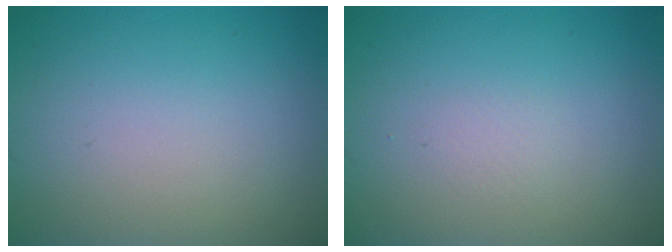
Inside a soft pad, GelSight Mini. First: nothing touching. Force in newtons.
{"total": 0.6, "press": 0.6, "slide": 0.1}